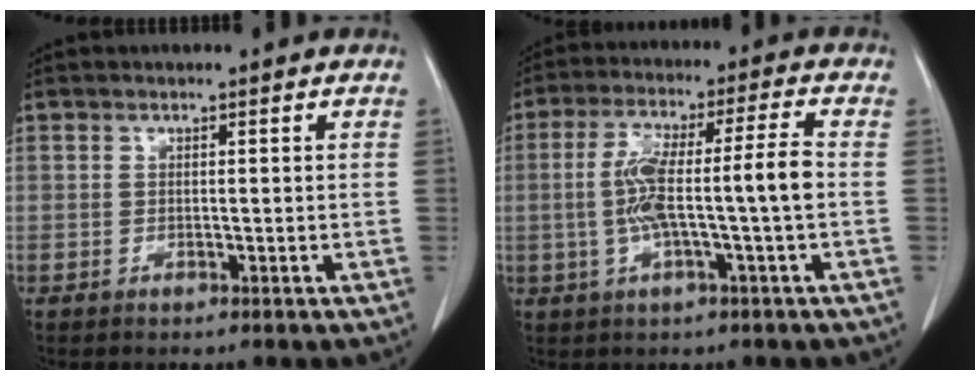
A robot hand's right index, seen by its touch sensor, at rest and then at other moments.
{"total": 10.2, "force": [-1.1, 0.0, 10.1], "torque": [-0.193, 0.023, -0.021]}